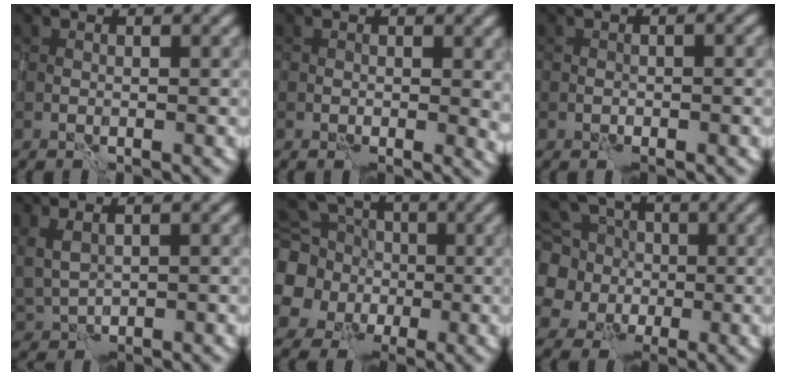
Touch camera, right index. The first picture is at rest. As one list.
[{"total": 3.3, "force": [-0.4, 1.8, 2.7], "torque": [-0.028, -0.009, -0.006]}, {"total": 0.8, "force": [-0.5, 0.4, 0.5], "torque": [-0.005, 0.001, -0.010]}, {"total": 2.5, "force": [1.3, 1.3, 1.8], "torque": [-0.037, -0.003, 0.039]}, {"total": 10.0, "force": [0.2, 9.1, 4.1], "torque": [-0.105, -0.009, -0.031]}, {"total": 9.5, "force": [1.3, 8.8, 3.4], "torque": [-0.096, 0.024, -0.018]}]